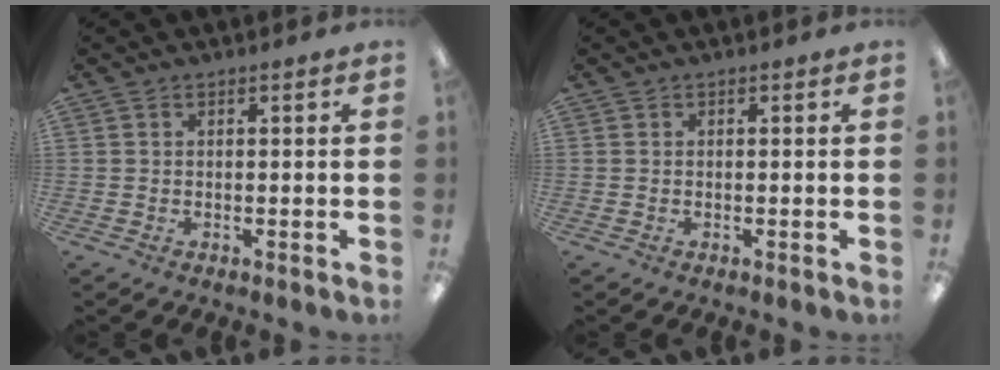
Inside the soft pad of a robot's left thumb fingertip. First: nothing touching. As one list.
[{"total": 0.0}]